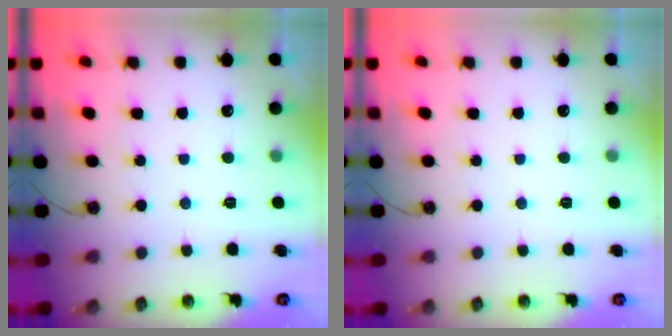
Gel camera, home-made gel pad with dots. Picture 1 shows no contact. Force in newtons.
{"total": 0.0}